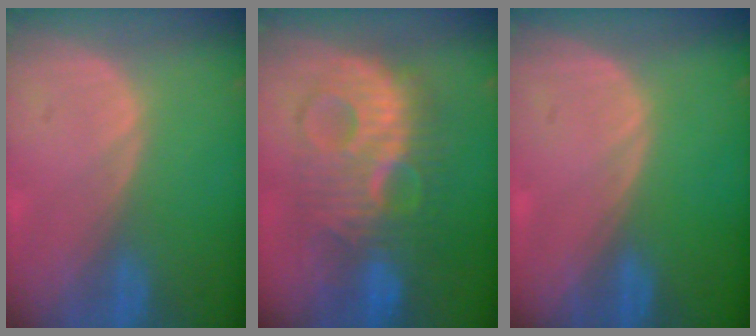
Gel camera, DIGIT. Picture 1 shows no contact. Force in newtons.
{"total": 10.2, "press": 10.2, "slide": 0.4}
{"total": 0.0}